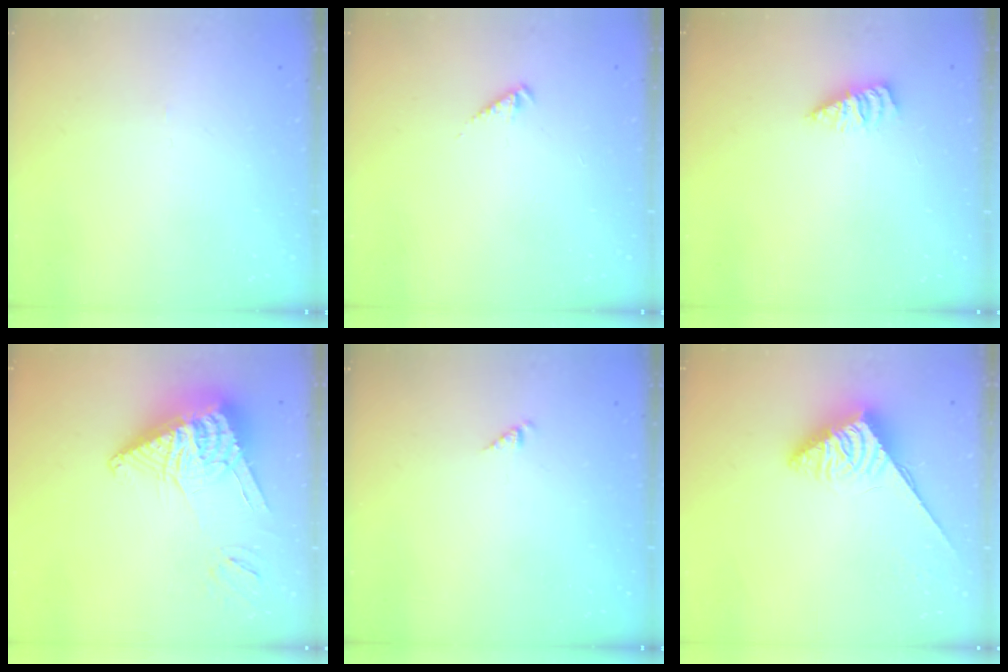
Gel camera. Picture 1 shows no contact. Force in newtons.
{"total": 1.8, "press": 1.7, "slide": 0.4}
{"total": 2.1, "press": 2.0, "slide": 0.3}
{"total": 14.2, "press": 14.1, "slide": 1.7}
{"total": 0.8, "press": 0.8, "slide": 0.2}
{"total": 3.7, "press": 3.6, "slide": 0.6}